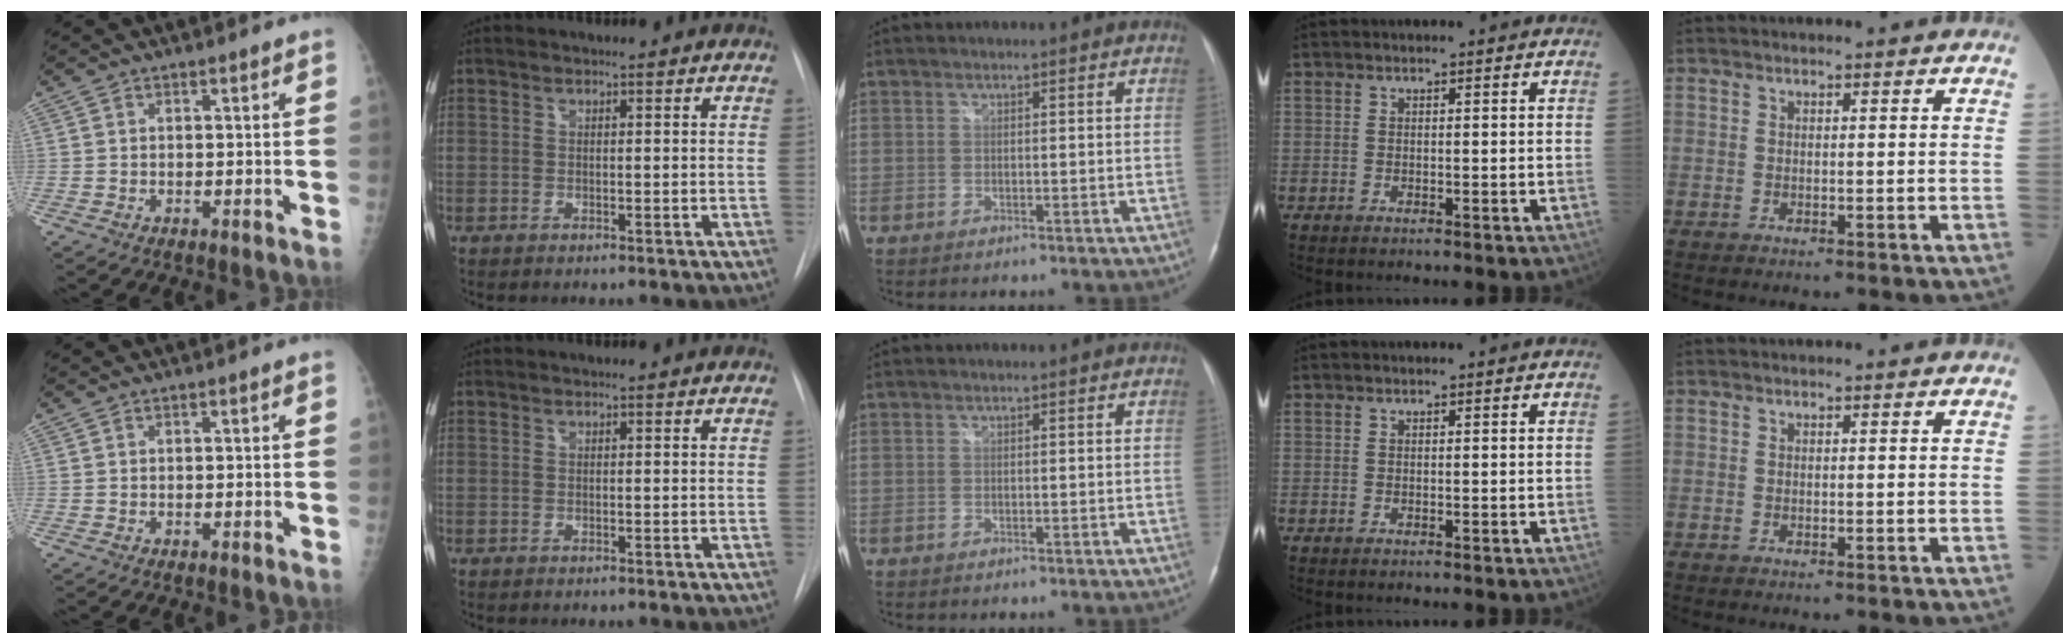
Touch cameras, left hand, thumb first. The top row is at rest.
{}